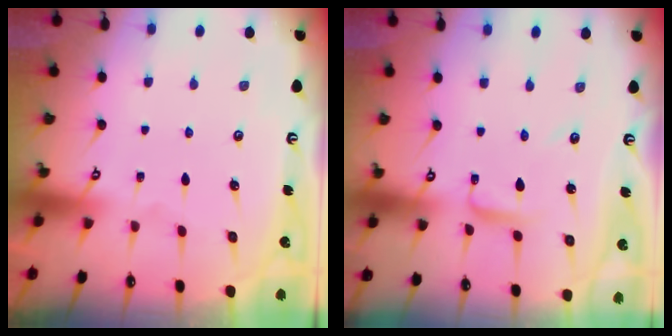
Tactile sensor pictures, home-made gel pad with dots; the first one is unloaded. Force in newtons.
{"total": 3.2, "press": 3.2, "slide": 0.0}